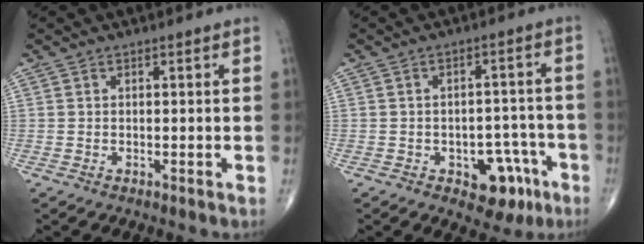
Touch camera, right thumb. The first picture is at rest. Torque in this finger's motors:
{"motor_torque": [1.00, 0.63, 0.24, -0.85, -0.02]}